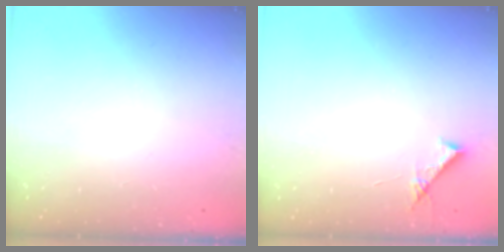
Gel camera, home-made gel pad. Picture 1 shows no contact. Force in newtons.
{"total": 6.9, "press": 6.9, "slide": 0.7}